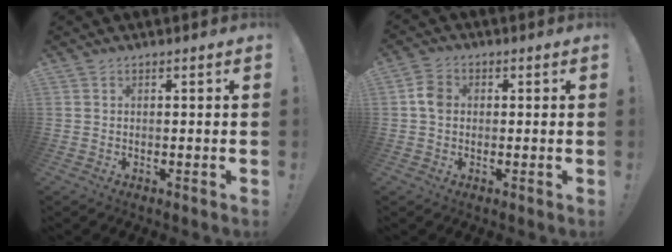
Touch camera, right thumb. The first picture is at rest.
{"total": 5.3, "force": [0.1, 4.2, 3.2], "torque": [-0.055, 0.008, 0.003]}